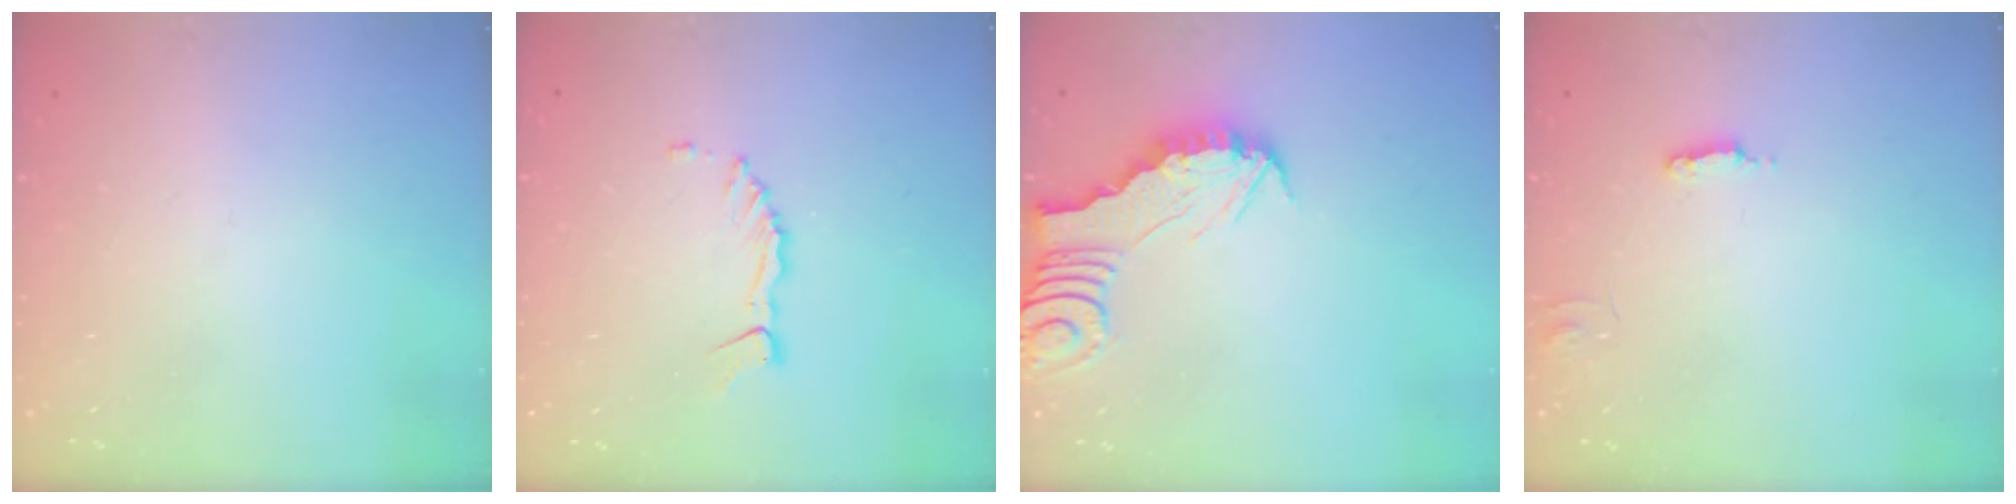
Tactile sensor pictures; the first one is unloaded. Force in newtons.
{"total": 3.3, "press": 3.3, "slide": 0.2}
{"total": 2.8, "press": 2.7, "slide": 0.3}
{"total": 3.3, "press": 3.3, "slide": 0.2}